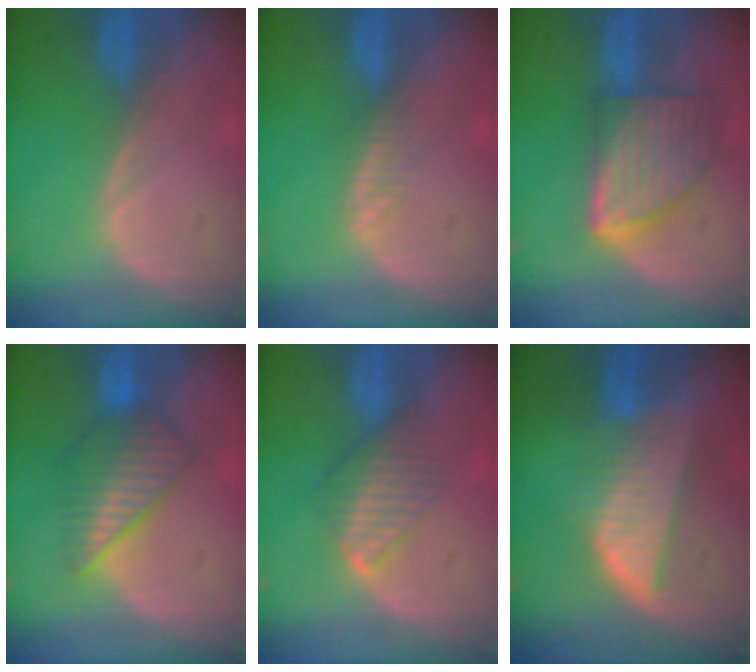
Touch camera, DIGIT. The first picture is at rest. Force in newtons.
{"total": 1.6, "press": 1.6, "slide": 0.1}
{"total": 8.4, "press": 8.4, "slide": 0.3}
{"total": 6.6, "press": 6.5, "slide": 1.2}
{"total": 4.9, "press": 4.8, "slide": 0.8}
{"total": 8.2, "press": 7.3, "slide": 3.8}